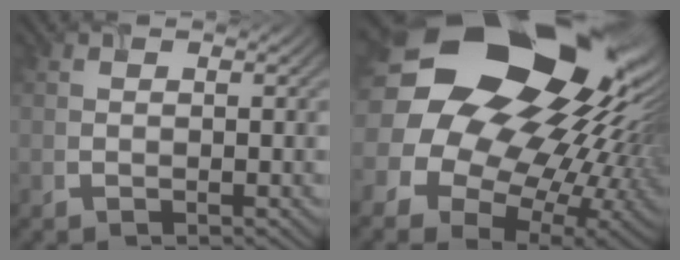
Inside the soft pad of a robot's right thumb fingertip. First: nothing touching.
{"total": 23.1, "force": [7.9, 17.2, 13.1], "torque": [-0.295, 0.007, 0.153]}